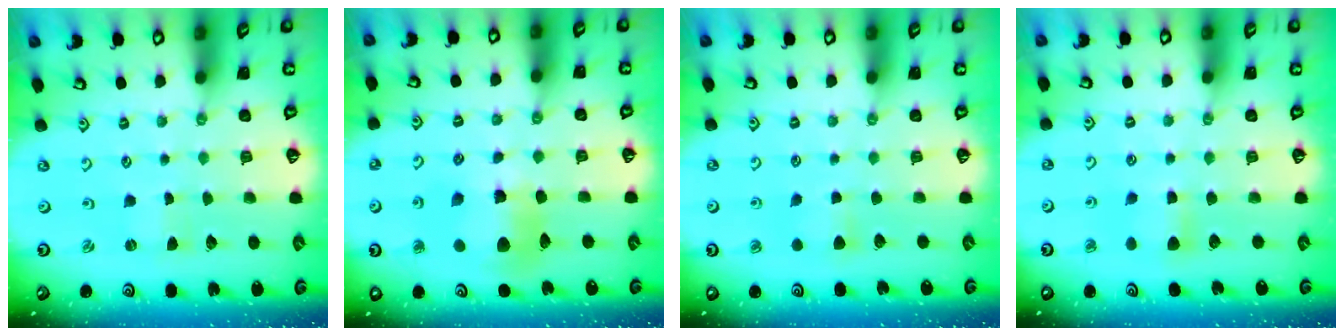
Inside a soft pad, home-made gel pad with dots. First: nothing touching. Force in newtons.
{"total": 11.2, "press": 11.2, "slide": 1.4}
{"total": 4.5, "press": 4.5, "slide": 0.8}
{"total": 5.3, "press": 5.3, "slide": 0.8}